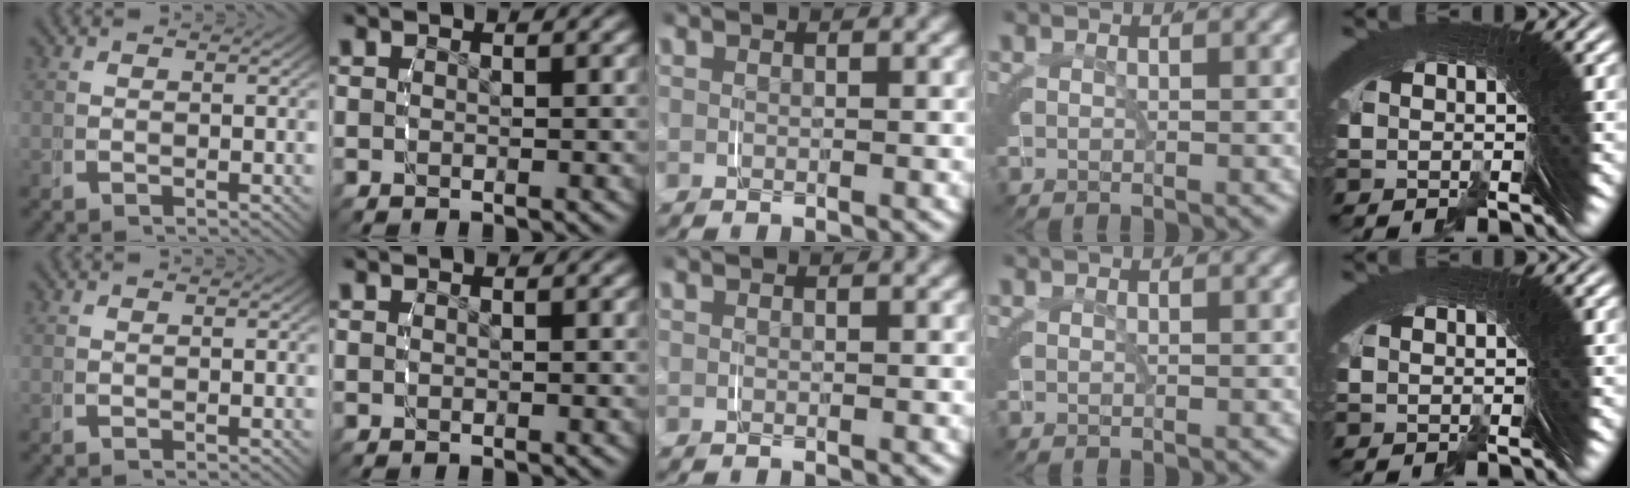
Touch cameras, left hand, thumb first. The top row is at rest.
{}